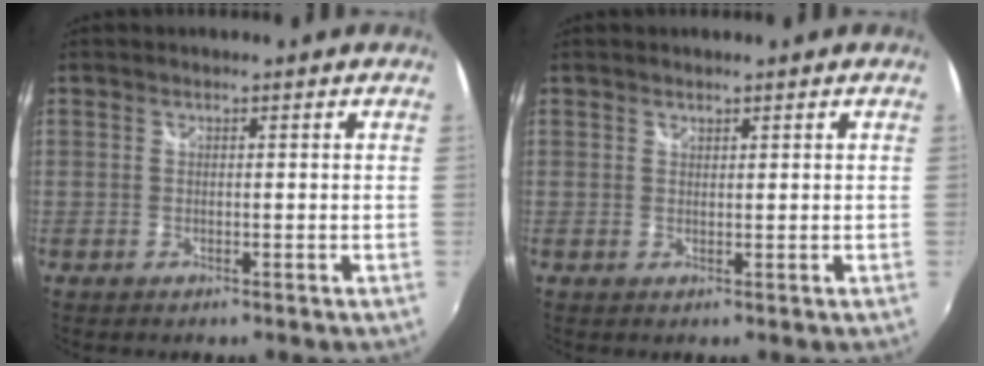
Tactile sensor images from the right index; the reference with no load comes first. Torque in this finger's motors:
{"motor_torque": [-0.19, 0.02, -0.03, -0.01]}